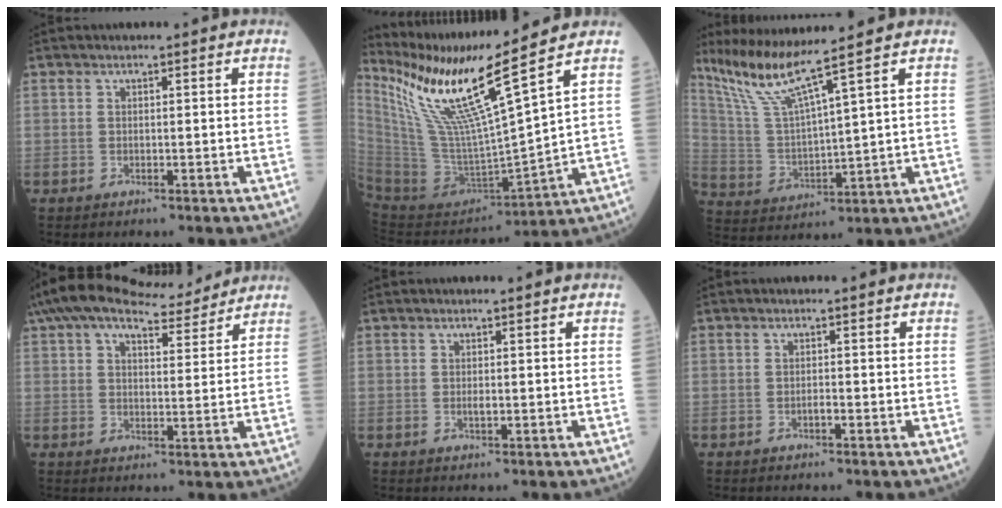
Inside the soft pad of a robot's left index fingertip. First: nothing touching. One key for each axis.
{"total": 16.5, "fx": 11.4, "fy": -2.0, "fz": 11.7, "tx": -0.228, "ty": -0.023, "tz": 0.225}
{"total": 9.8, "fx": 7.4, "fy": -2.0, "fz": 6.1, "tx": -0.124, "ty": -0.004, "tz": 0.151}
{"total": 13.7, "fx": 12.1, "fy": 3.1, "fz": 5.6, "tx": -0.097, "ty": 0.034, "tz": 0.180}
{"total": 0.8, "fx": 0.0, "fy": 0.3, "fz": 0.7, "tx": -0.014, "ty": -0.003, "tz": -0.001}
{"total": 0.6, "fx": -0.4, "fy": 0.1, "fz": 0.5, "tx": -0.009, "ty": 0.000, "tz": -0.008}